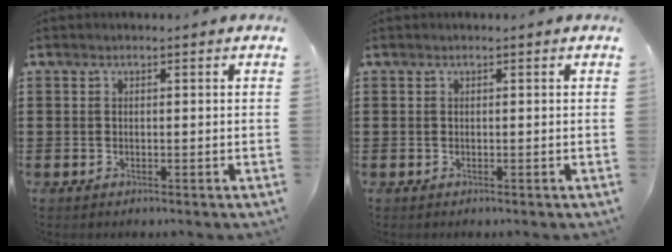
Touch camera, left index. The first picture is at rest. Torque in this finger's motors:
{"motor_torque": [-0.02, -0.02, 0.00, 0.00]}